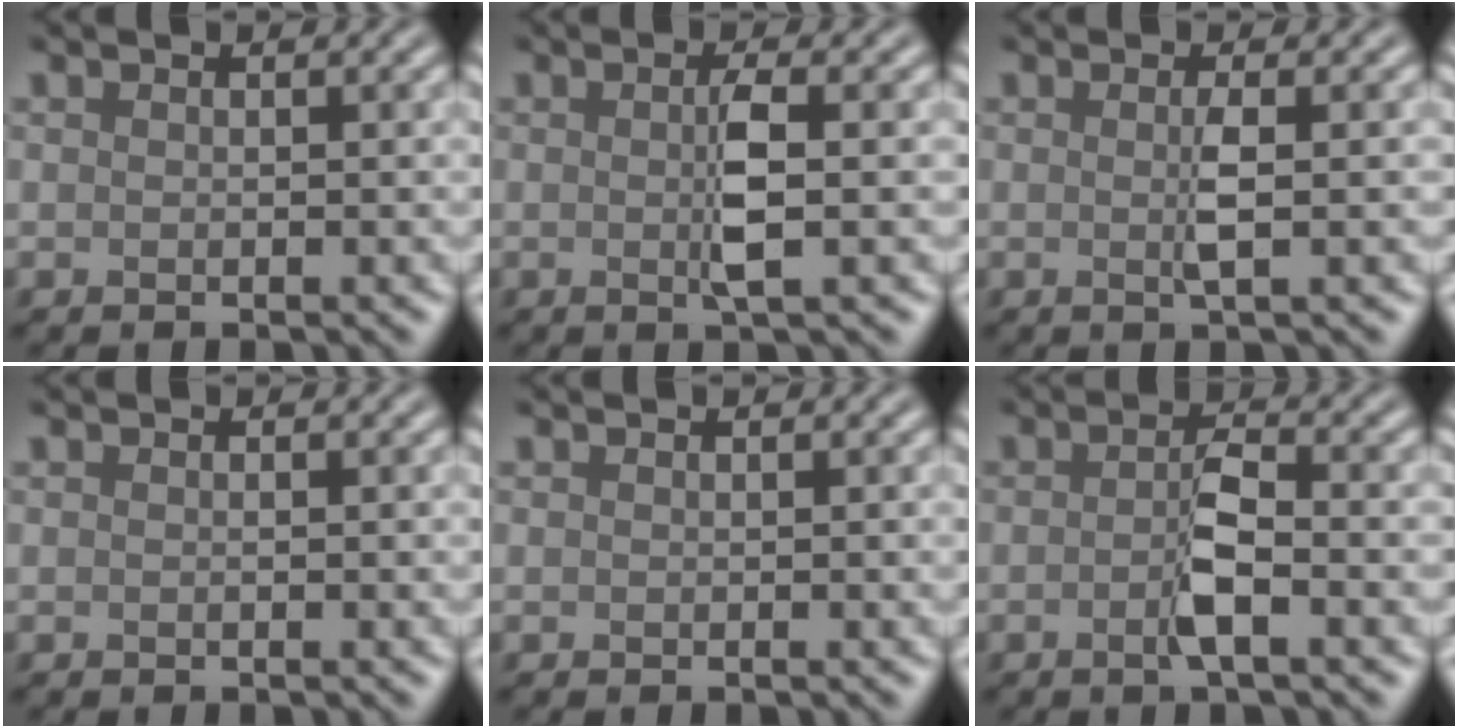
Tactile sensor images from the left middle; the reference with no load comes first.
{"total": 2.5, "force": [0.1, 0.3, 2.5], "torque": [-0.049, -0.005, -0.001]}
{"total": 1.7, "force": [0.1, 0.2, 1.7], "torque": [-0.037, -0.005, -0.002]}
{"total": 0.0}
{"total": 0.0}
{"total": 2.9, "force": [-0.7, 0.5, 2.8], "torque": [-0.054, 0.001, -0.019]}